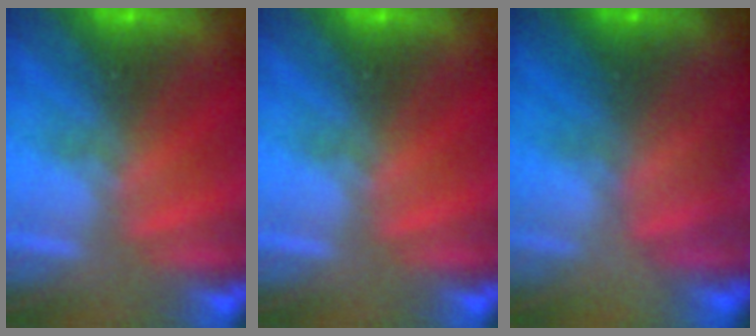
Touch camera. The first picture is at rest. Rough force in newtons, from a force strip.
{"total": 0.0}
{"total": 1.7}